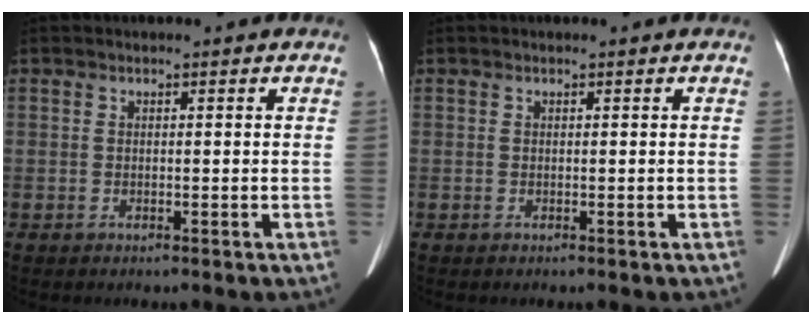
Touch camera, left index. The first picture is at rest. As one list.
[{"total": 0.0}]